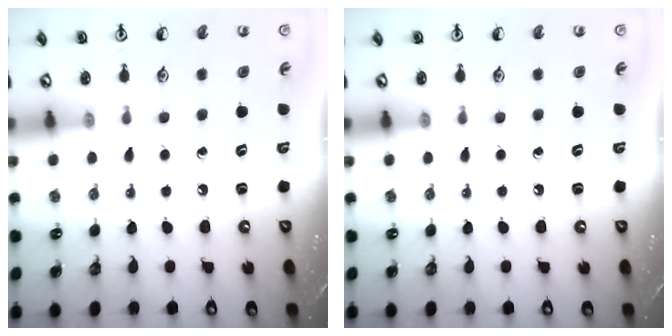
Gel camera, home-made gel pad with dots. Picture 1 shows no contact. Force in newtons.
{"total": 0.0}